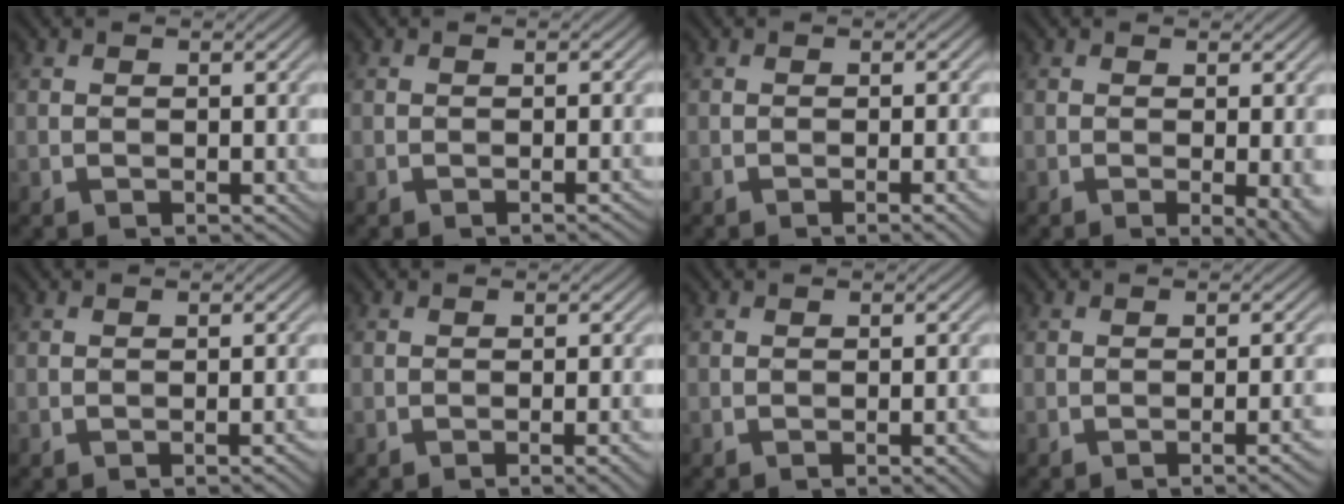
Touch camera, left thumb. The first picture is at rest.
{"total": 1.0, "force": [-0.5, 0.1, 0.9], "torque": [-0.011, 0.003, -0.011]}
{"total": 2.4, "force": [-0.9, 0.4, 2.2], "torque": [-0.028, 0.005, -0.018]}
{"total": 3.6, "force": [-0.7, 0.8, 3.4], "torque": [-0.048, -0.004, -0.010]}
{"total": 1.5, "force": [-0.7, 0.2, 1.3], "torque": [-0.015, 0.006, -0.013]}
{"total": 3.0, "force": [-1.2, 0.5, 2.7], "torque": [-0.032, 0.008, -0.022]}
{"total": 2.5, "force": [-1.0, 0.5, 2.2], "torque": [-0.027, 0.007, -0.017]}
{"total": 3.3, "force": [-1.4, 0.6, 2.9], "torque": [-0.035, 0.012, -0.025]}